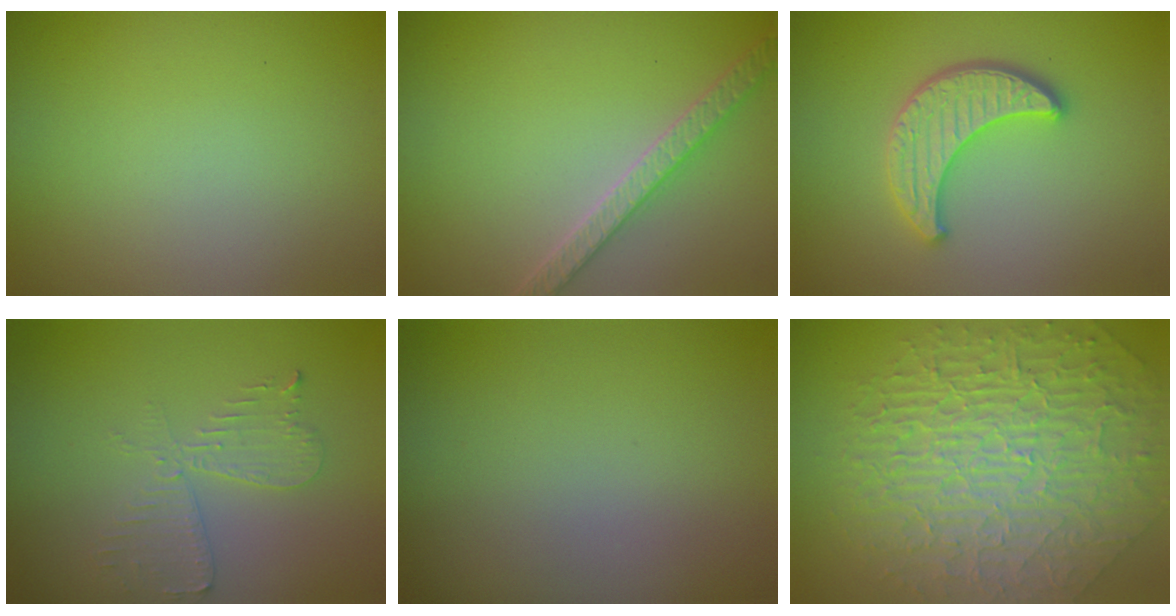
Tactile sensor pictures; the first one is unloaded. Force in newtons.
{"total": 2.8, "press": 2.8, "slide": 0.4}
{"total": 3.8, "press": 3.6, "slide": 1.2}
{"total": 2.6, "press": 2.5, "slide": 0.5}
{"total": 0.0}
{"total": 10.0, "press": 6.7, "slide": 7.5}